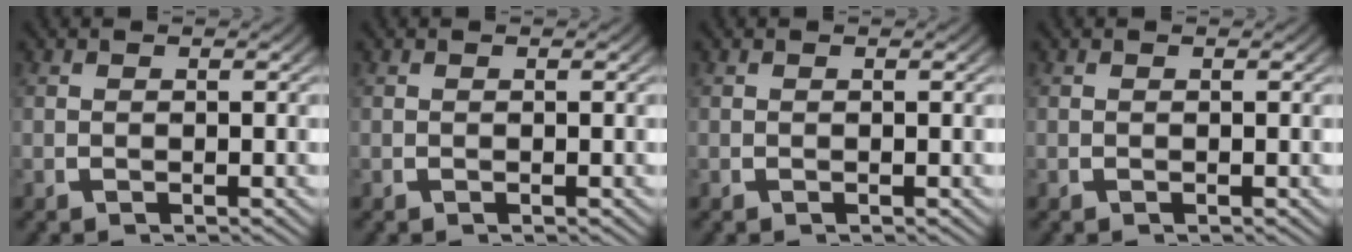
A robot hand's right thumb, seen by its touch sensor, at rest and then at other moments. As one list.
[{"total": 0.0}, {"total": 0.0}, {"total": 0.0}]